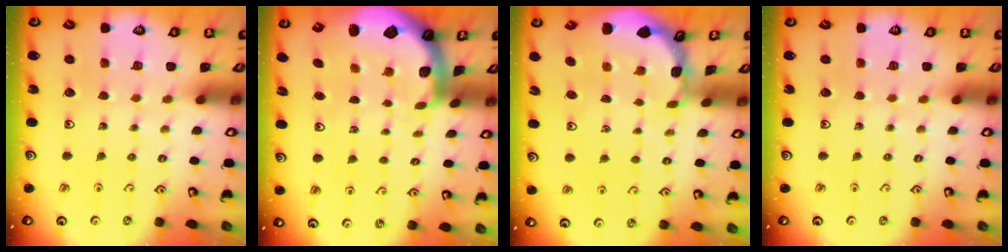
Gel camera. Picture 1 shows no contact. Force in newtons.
{"total": 2.4, "press": 2.3, "slide": 0.5}
{"total": 1.4, "press": 1.4, "slide": 0.1}
{"total": 0.0}